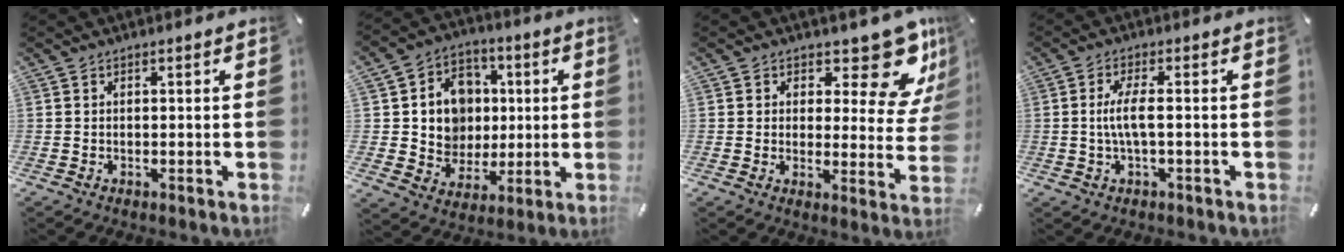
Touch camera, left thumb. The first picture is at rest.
{"total": 12.1, "force": [1.0, 11.6, 3.3], "torque": [-0.054, -0.002, 0.032]}
{"total": 12.5, "force": [8.6, 5.4, 7.4], "torque": [-0.088, -0.067, 0.145]}
{"total": 5.7, "force": [-0.2, 1.7, 5.4], "torque": [-0.113, -0.001, -0.009]}